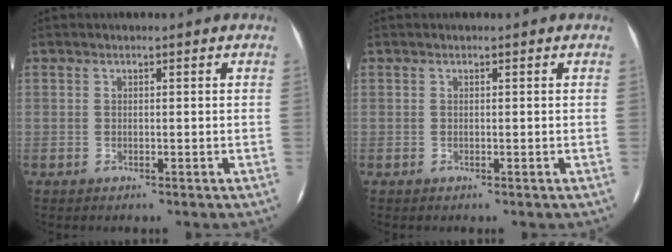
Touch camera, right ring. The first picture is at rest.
{"total": 0.0}